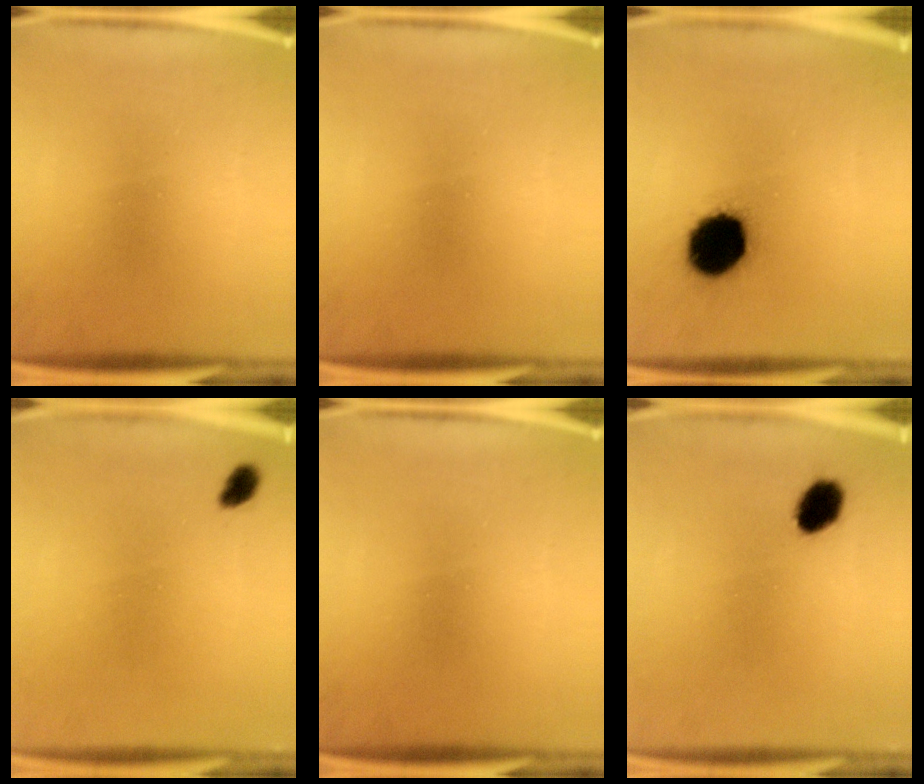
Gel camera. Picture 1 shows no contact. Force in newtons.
{"total": 0.0}
{"total": 15.6}
{"total": 1.8}
{"total": 0.0}
{"total": 5.5}